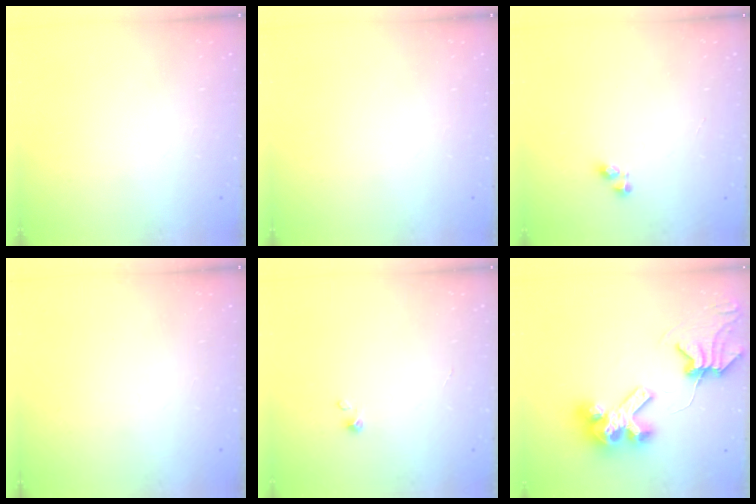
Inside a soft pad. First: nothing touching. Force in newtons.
{"total": 0.0}
{"total": 3.2, "press": 3.2, "slide": 0.6}
{"total": 0.0}
{"total": 0.7, "press": 0.7, "slide": 0.1}
{"total": 11.3, "press": 11.2, "slide": 1.3}